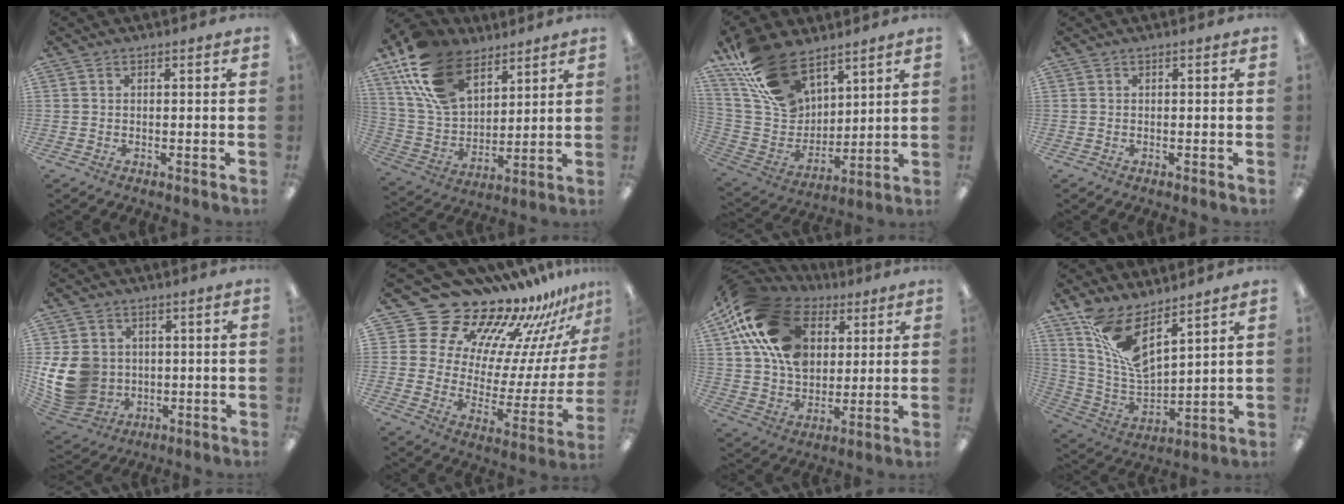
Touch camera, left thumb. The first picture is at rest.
{"total": 19.2, "force": [11.9, 10.9, 10.4], "torque": [-0.232, -0.043, 0.224]}
{"total": 20.0, "force": [13.5, 11.2, 9.6], "torque": [-0.199, -0.065, 0.257]}
{"total": 0.0}
{"total": 13.7, "force": [0.1, 12.0, 6.6], "torque": [-0.157, 0.001, 0.011]}
{"total": 20.7, "force": [17.8, 9.5, 4.8], "torque": [-0.078, -0.156, 0.329]}
{"total": 21.2, "force": [8.1, 14.8, 12.9], "torque": [-0.259, -0.019, 0.150]}
{"total": 12.6, "force": [8.4, 4.5, 8.3], "torque": [-0.169, -0.053, 0.154]}